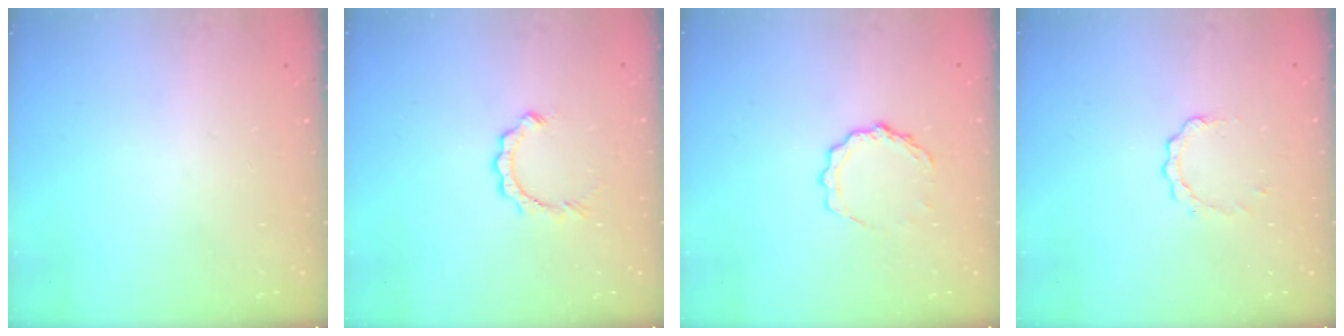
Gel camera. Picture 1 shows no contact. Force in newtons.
{"total": 2.3, "press": 2.3, "slide": 0.3}
{"total": 6.8, "press": 6.8, "slide": 0.4}
{"total": 2.8, "press": 2.8, "slide": 0.3}